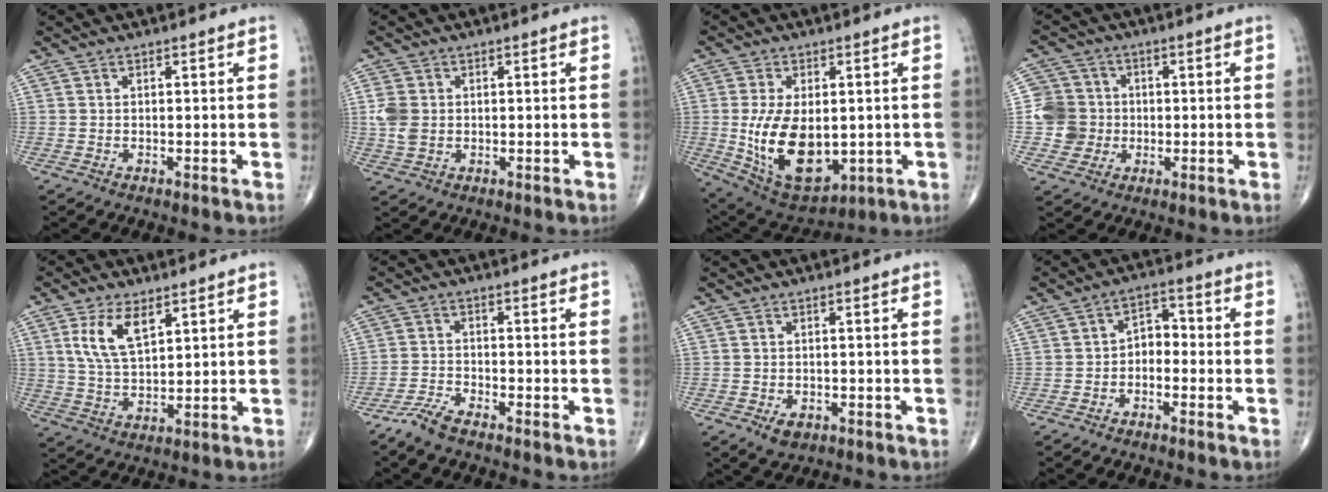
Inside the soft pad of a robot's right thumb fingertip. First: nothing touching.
{"total": 4.8, "force": [0.1, 3.7, 3.0], "torque": [-0.063, 0.004, 0.005]}
{"total": 16.7, "force": [-1.3, 9.6, 13.6], "torque": [-0.226, -0.009, 0.008]}
{"total": 8.1, "force": [-0.7, 7.9, 1.4], "torque": [0.002, 0.012, -0.018]}
{"total": 9.0, "force": [4.0, 4.4, 6.7], "torque": [-0.120, -0.015, 0.082]}
{"total": 4.0, "force": [-3.5, 0.8, 1.9], "torque": [-0.048, 0.010, -0.074]}
{"total": 3.0, "force": [-1.3, 2.0, 1.7], "torque": [-0.020, 0.001, -0.014]}
{"total": 4.6, "force": [-1.5, 3.2, 2.9], "torque": [-0.026, 0.031, -0.039]}